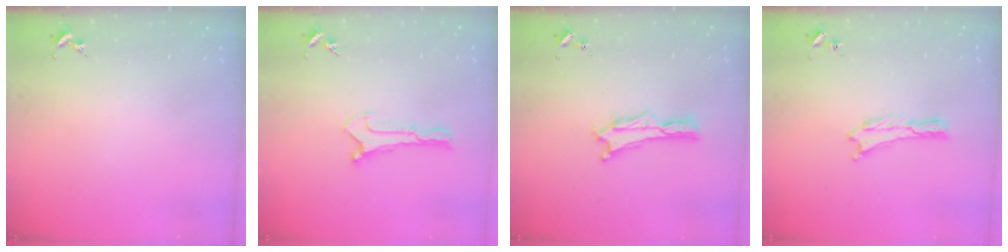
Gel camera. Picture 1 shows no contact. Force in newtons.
{"total": 0.0}
{"total": 0.9, "press": 0.9, "slide": 0.2}
{"total": 0.0}